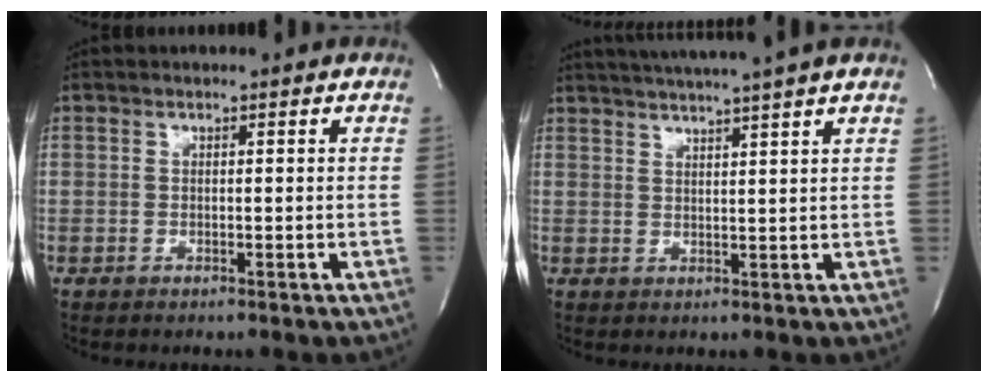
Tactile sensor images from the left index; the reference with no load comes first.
{"total": 10.1, "force": [8.7, -1.6, 5.0], "torque": [-0.083, 0.013, 0.117]}